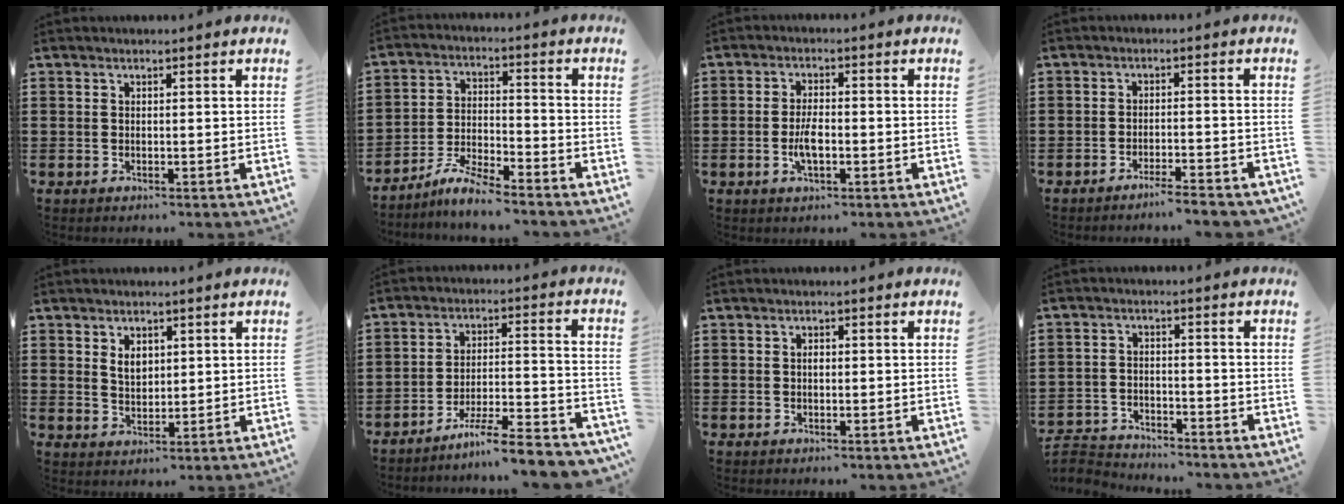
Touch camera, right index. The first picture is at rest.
{"total": 5.7, "force": [-5.4, 0.1, 1.9], "torque": [-0.048, -0.005, -0.107]}
{"total": 4.2, "force": [-1.0, 1.6, 3.7], "torque": [-0.080, 0.000, -0.021]}
{"total": 3.2, "force": [-2.9, -0.3, 1.2], "torque": [-0.022, -0.003, -0.056]}
{"total": 2.9, "force": [1.3, 1.9, 1.7], "torque": [-0.032, 0.003, 0.023]}
{"total": 7.9, "force": [-7.1, -0.1, 3.6], "torque": [-0.057, 0.002, -0.135]}
{"total": 0.9, "force": [0.0, 0.5, 0.8], "torque": [-0.016, 0.001, 0.000]}
{"total": 3.8, "force": [-3.7, 0.4, 0.0], "torque": [-0.022, -0.004, -0.085]}